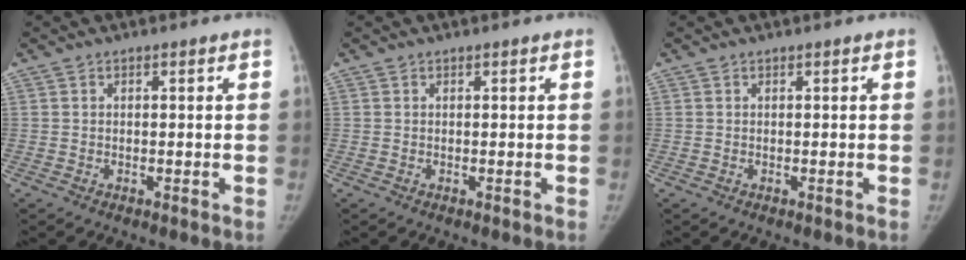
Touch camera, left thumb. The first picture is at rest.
{"total": 0.0}
{"total": 0.0}